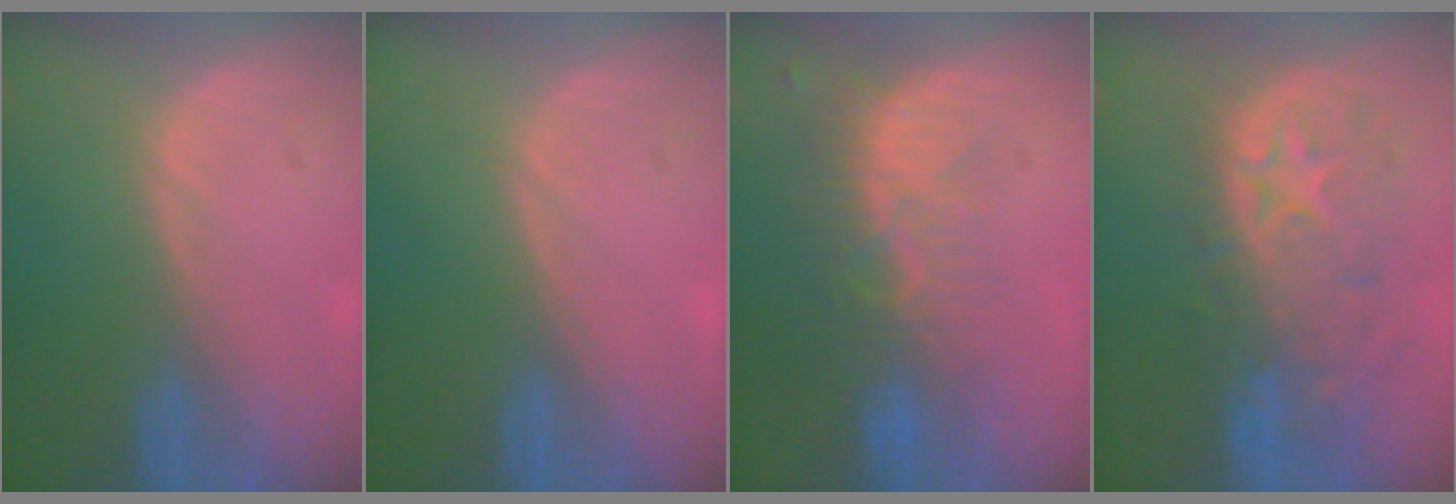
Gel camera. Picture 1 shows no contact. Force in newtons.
{"total": 0.0}
{"total": 8.1, "press": 7.3, "slide": 3.6}
{"total": 11.0, "press": 9.7, "slide": 5.1}